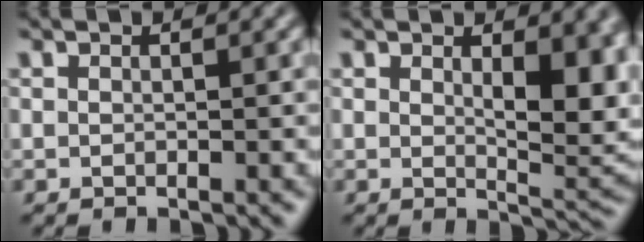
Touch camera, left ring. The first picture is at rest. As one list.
[{"total": 6.6, "force": [1.0, 2.6, 5.9], "torque": [-0.079, -0.007, 0.025]}]